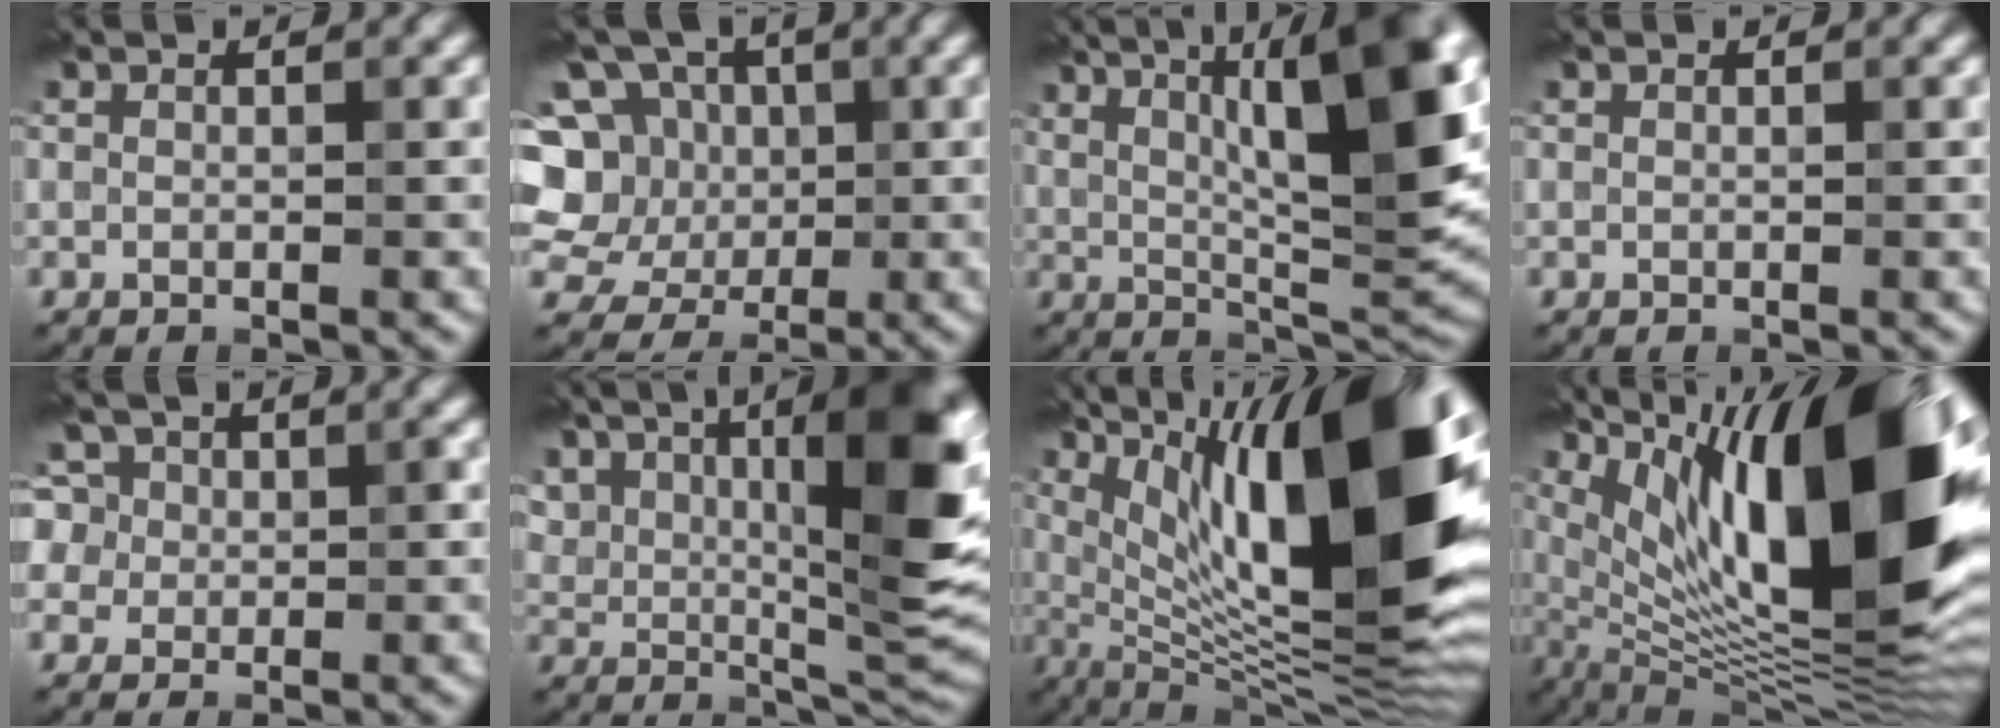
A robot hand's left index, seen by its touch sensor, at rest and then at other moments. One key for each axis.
{"total": 7.9, "fx": 1.2, "fy": 7.1, "fz": 3.4, "tx": -0.066, "ty": 0.027, "tz": -0.010}
{"total": 13.3, "fx": 4.5, "fy": 3.1, "fz": 12.1, "tx": -0.167, "ty": 0.012, "tz": 0.080}
{"total": 0.0}
{"total": 5.9, "fx": 2.1, "fy": 4.9, "fz": 2.7, "tx": -0.035, "ty": 0.034, "tz": 0.011}
{"total": 14.8, "fx": 5.3, "fy": 5.2, "fz": 12.7, "tx": -0.183, "ty": 0.011, "tz": 0.090}
{"total": 17.9, "fx": 5.4, "fy": 5.8, "fz": 16.1, "tx": -0.248, "ty": 0.022, "tz": 0.093}
{"total": 19.4, "fx": 6.4, "fy": 7.1, "fz": 16.9, "tx": -0.254, "ty": 0.037, "tz": 0.106}